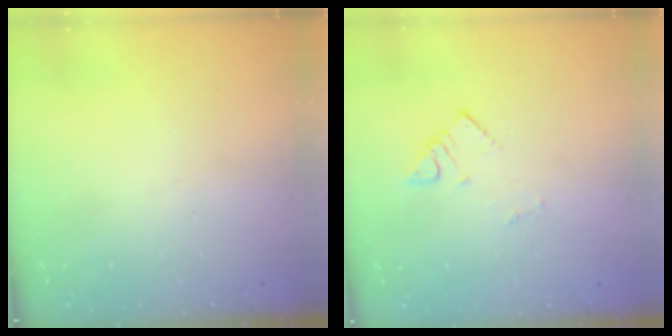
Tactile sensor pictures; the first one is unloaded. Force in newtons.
{"total": 1.9, "press": 1.9, "slide": 0.2}